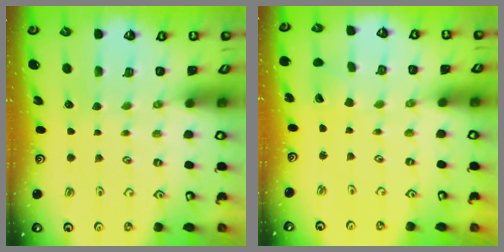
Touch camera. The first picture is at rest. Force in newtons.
{"total": 2.1, "press": 2.1, "slide": 0.2}